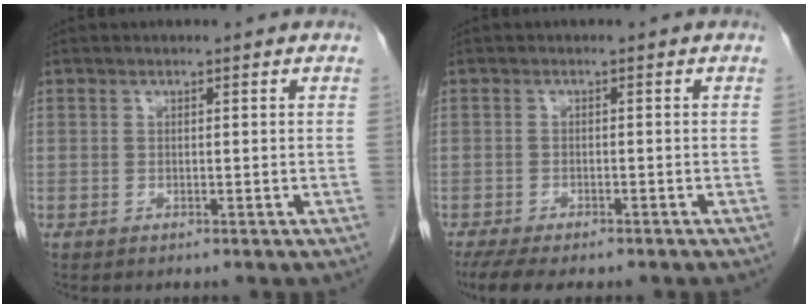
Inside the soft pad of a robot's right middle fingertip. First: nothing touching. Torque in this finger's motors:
{"motor_torque": [0.46, -0.28, 0.09, 0.04]}